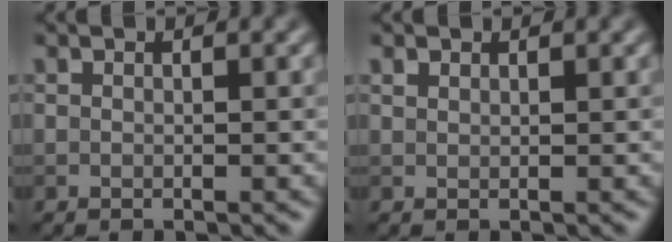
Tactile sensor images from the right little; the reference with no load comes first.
{"total": 0.6, "force": [0.6, 0.2, 0.2], "torque": [-0.005, 0.001, 0.014]}